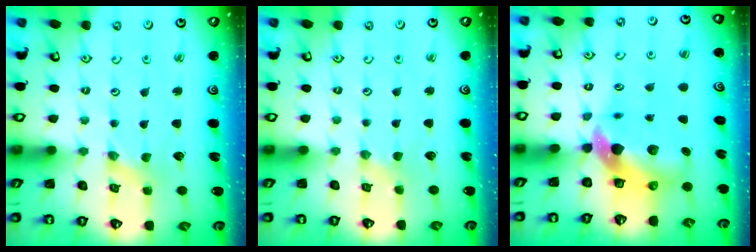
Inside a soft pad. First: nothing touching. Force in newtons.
{"total": 0.5, "press": 0.5, "slide": 0.2}
{"total": 9.1, "press": 9.0, "slide": 1.3}